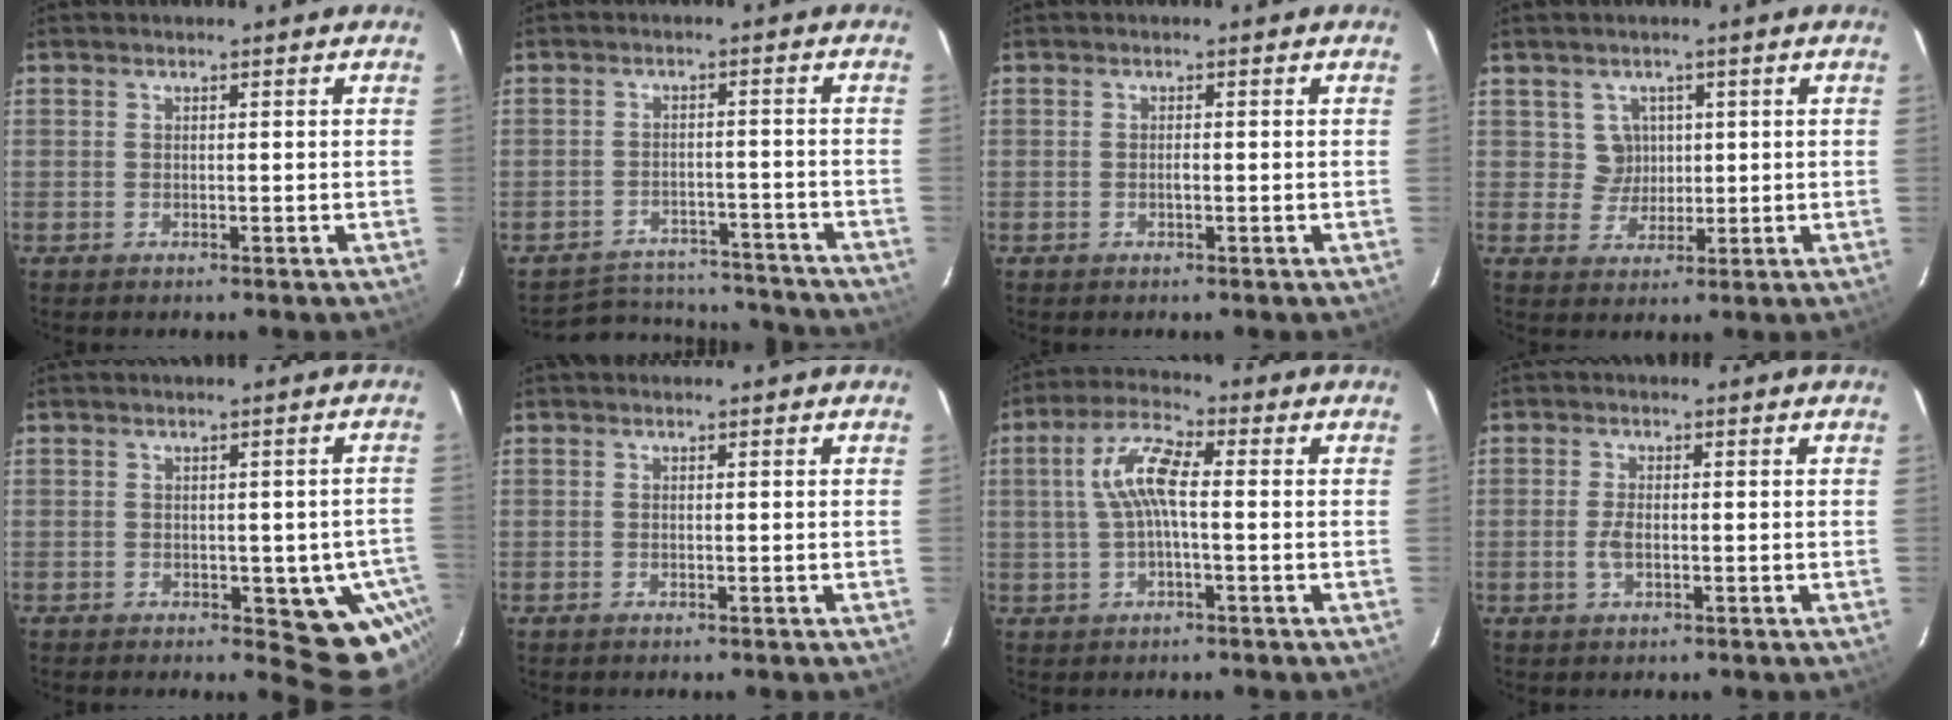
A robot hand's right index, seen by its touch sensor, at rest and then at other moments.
{"total": 13.9, "force": [-12.7, 5.3, 2.2], "torque": [-0.054, 0.037, -0.153]}
{"total": 0.8, "force": [-0.3, 0.3, 0.6], "torque": [-0.011, 0.001, -0.005]}
{"total": 4.0, "force": [1.2, 3.8, 0.1], "torque": [0.004, 0.012, 0.023]}
{"total": 8.2, "force": [-3.5, 5.1, 5.4], "torque": [-0.040, 0.011, -0.037]}
{"total": 0.0}
{"total": 7.5, "force": [0.2, 2.1, 7.2], "torque": [-0.152, 0.017, 0.005]}
{"total": 2.7, "force": [-0.6, 1.2, 2.4], "torque": [-0.051, -0.002, -0.011]}